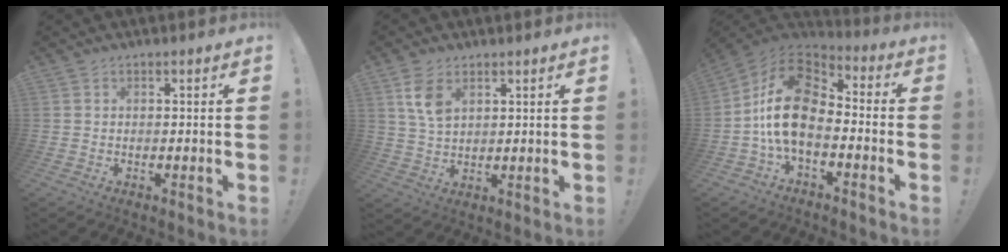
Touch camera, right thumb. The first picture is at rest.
{"total": 7.3, "force": [3.6, 4.2, 4.8], "torque": [-0.086, -0.014, 0.065]}
{"total": 17.0, "force": [-1.4, 10.6, 13.2], "torque": [-0.244, 0.017, -0.020]}